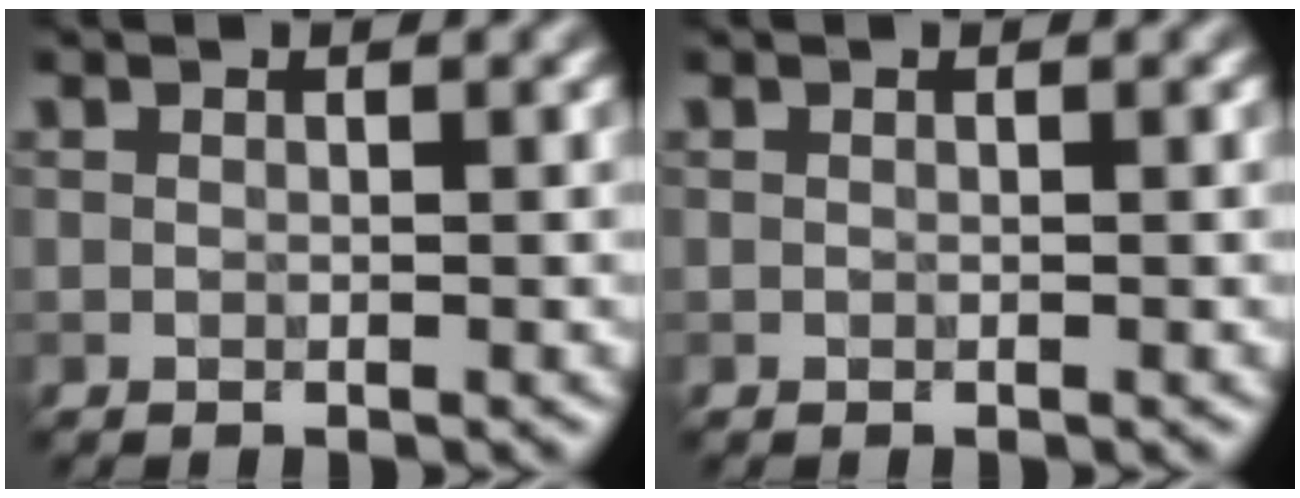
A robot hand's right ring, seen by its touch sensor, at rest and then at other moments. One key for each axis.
{"total": 0.0}